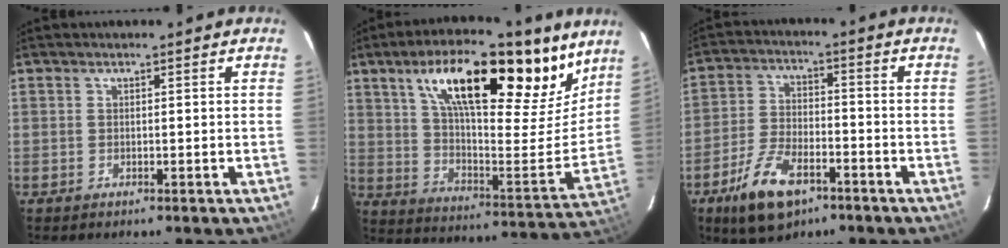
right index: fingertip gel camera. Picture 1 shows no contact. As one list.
[{"total": 27.8, "force": [17.2, 10.2, 19.3], "torque": [-0.305, 0.025, 0.286]}, {"total": 12.1, "force": [-7.1, 5.8, 7.9], "torque": [-0.174, -0.008, -0.129]}]